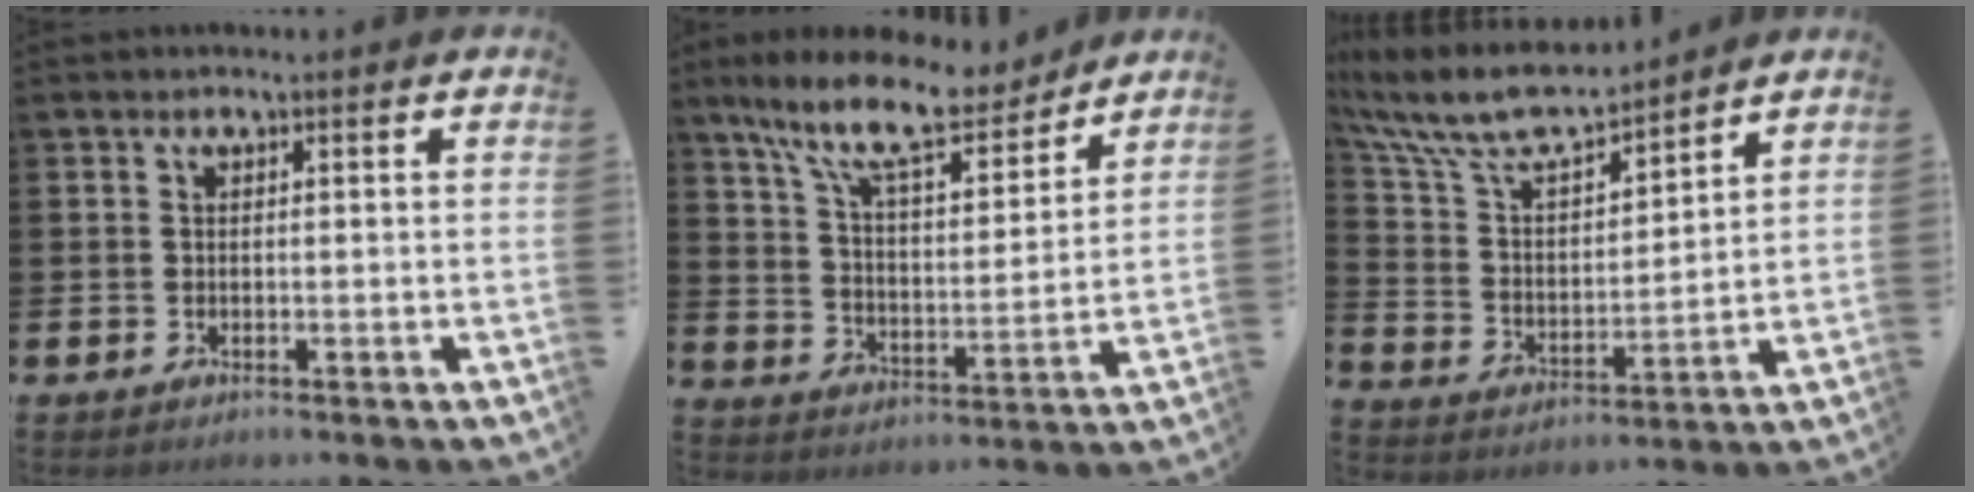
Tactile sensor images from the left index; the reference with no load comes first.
{"total": 12.6, "force": [10.3, 3.4, 6.3], "torque": [-0.144, -0.056, 0.178]}
{"total": 9.5, "force": [8.6, 1.9, 3.4], "torque": [-0.108, -0.054, 0.151]}